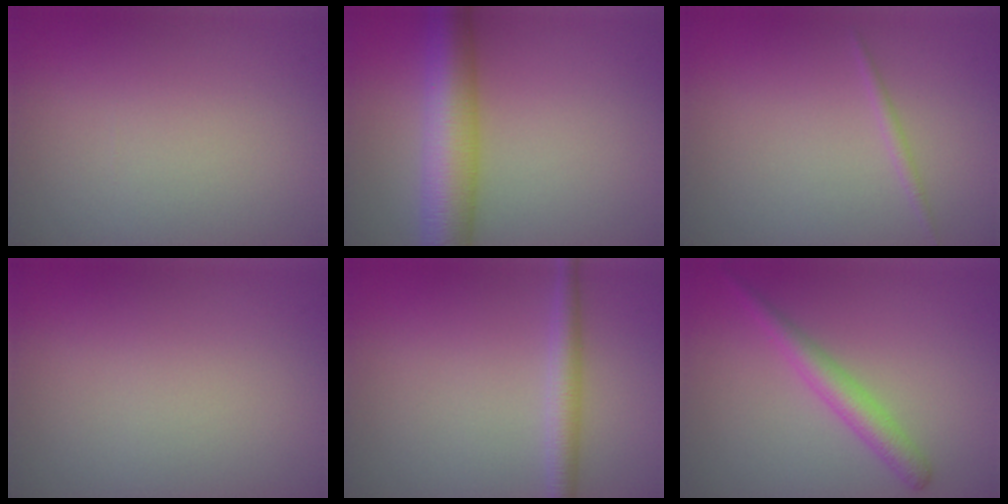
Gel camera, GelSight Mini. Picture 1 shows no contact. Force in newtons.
{"total": 7.7, "press": 7.7, "slide": 0.2}
{"total": 0.8, "press": 0.8, "slide": 0.0}
{"total": 0.0}
{"total": 2.4, "press": 2.4, "slide": 0.0}
{"total": 2.7, "press": 2.7, "slide": 0.1}